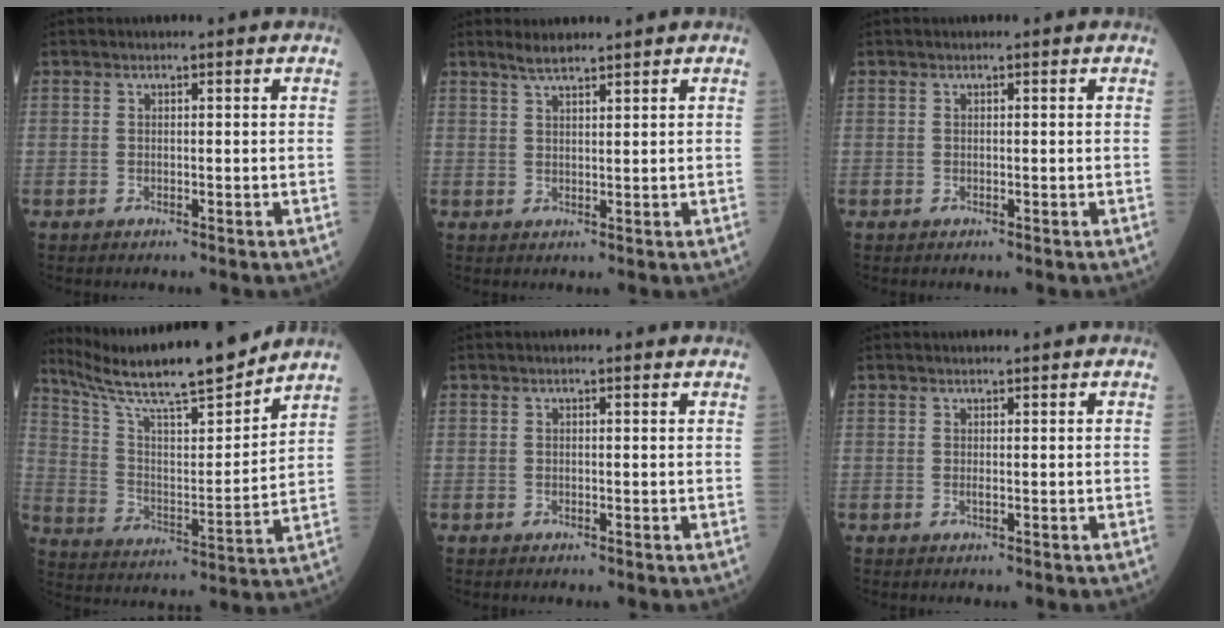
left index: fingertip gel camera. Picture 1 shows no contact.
{"total": 2.8, "force": [2.6, 0.1, 1.2], "torque": [-0.030, 0.010, 0.050]}
{"total": 0.0}
{"total": 19.3, "force": [17.0, 1.1, 9.2], "torque": [-0.167, -0.002, 0.283]}
{"total": 1.0, "force": [0.8, 0.3, 0.6], "torque": [-0.013, 0.009, 0.009]}
{"total": 1.3, "force": [0.9, 0.1, 0.9], "torque": [-0.020, 0.007, 0.015]}